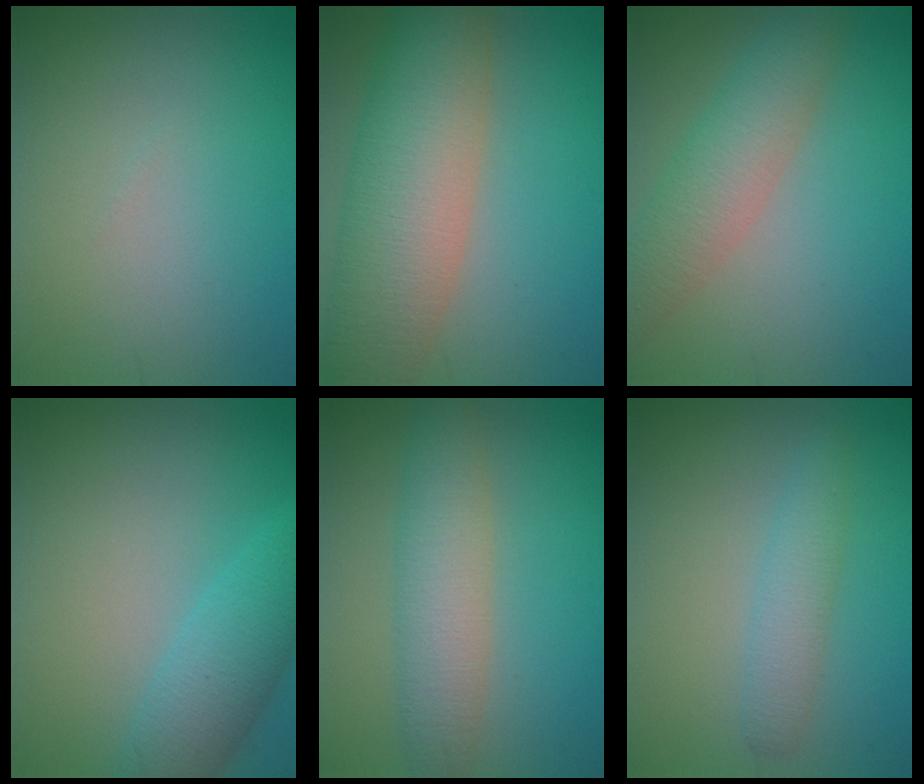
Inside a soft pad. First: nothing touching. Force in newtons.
{"total": 10.7, "press": 10.7, "slide": 0.7}
{"total": 4.7, "press": 4.7, "slide": 0.2}
{"total": 4.7, "press": 4.7, "slide": 0.2}
{"total": 5.1, "press": 5.1, "slide": 0.0}
{"total": 2.4, "press": 2.4, "slide": 0.1}